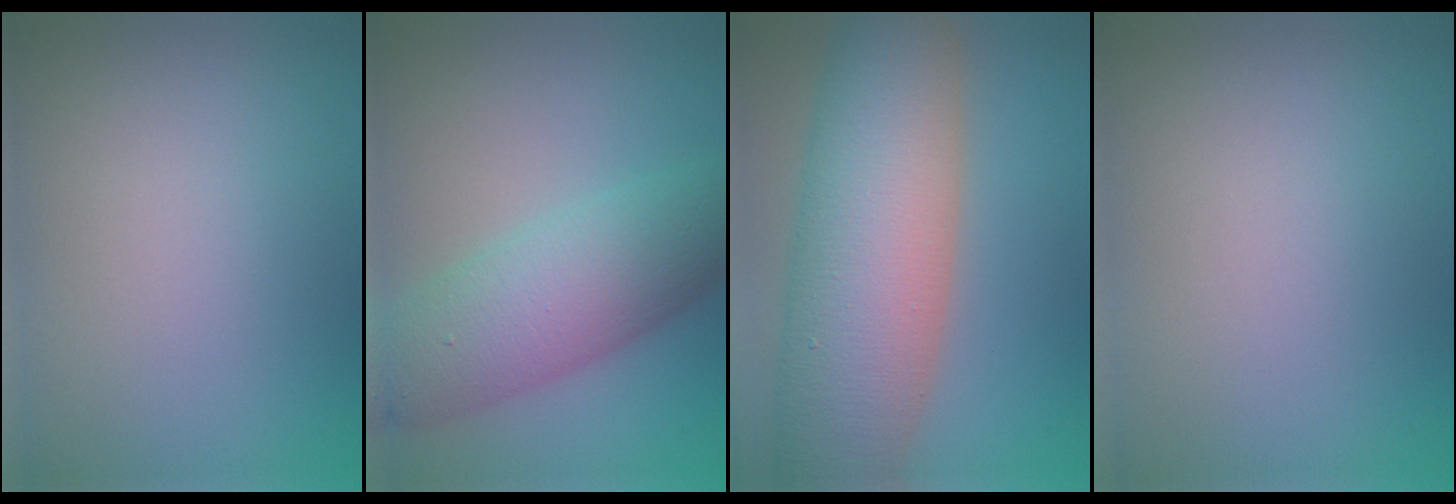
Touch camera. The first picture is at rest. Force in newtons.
{"total": 7.7, "press": 7.7, "slide": 0.1}
{"total": 12.2, "press": 12.2, "slide": 0.7}
{"total": 0.0}